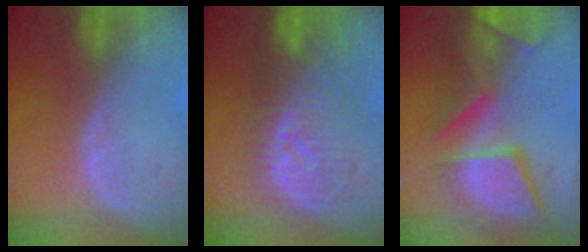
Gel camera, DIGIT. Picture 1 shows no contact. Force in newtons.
{"total": 9.4, "press": 8.9, "slide": 3.2}
{"total": 13.8, "press": 11.2, "slide": 8.0}